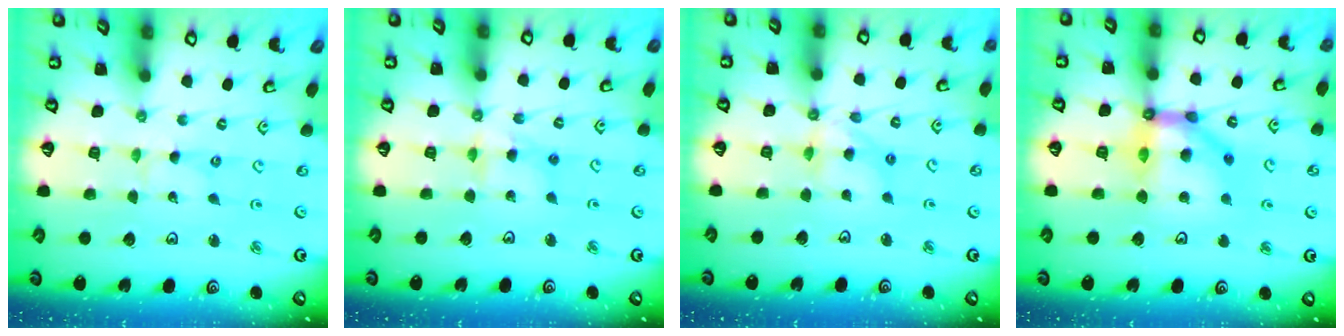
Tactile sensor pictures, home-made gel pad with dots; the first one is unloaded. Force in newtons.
{"total": 7.8, "press": 7.8, "slide": 0.6}
{"total": 10.1, "press": 10.0, "slide": 1.0}
{"total": 14.4, "press": 14.3, "slide": 1.6}